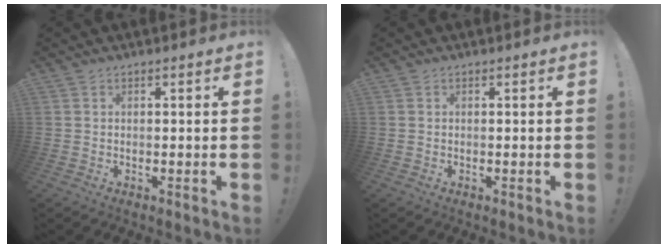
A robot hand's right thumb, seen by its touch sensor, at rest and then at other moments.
{"total": 0.0}